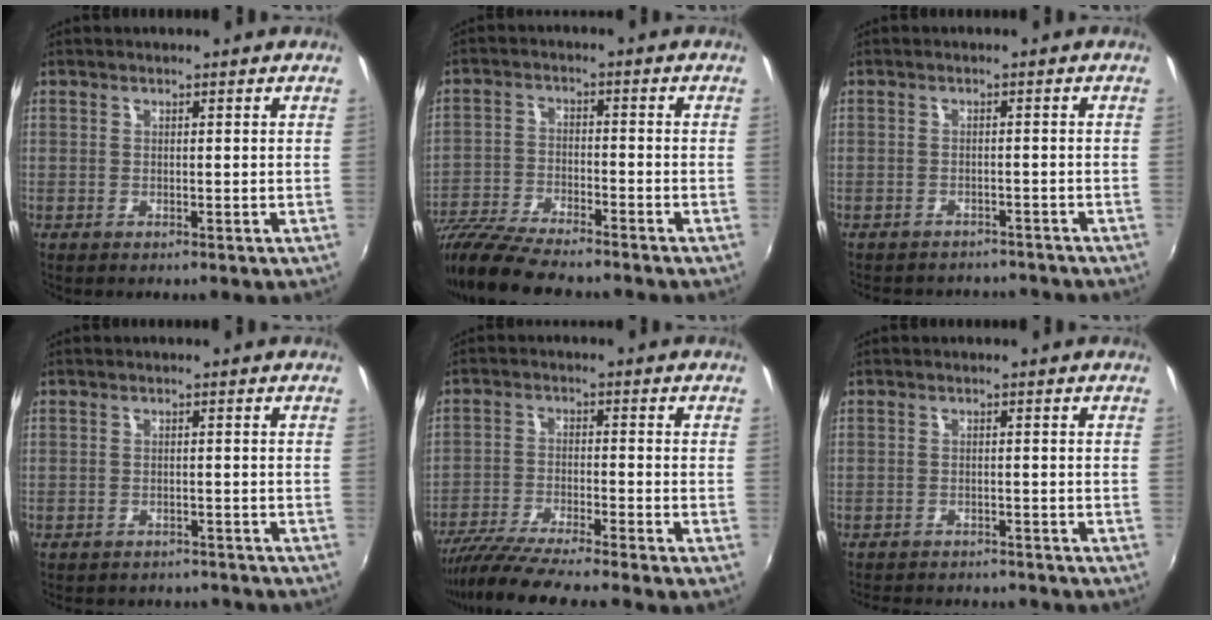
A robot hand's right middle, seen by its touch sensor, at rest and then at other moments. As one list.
[{"total": 13.2, "force": [-11.5, 2.2, 6.2], "torque": [-0.144, -0.028, -0.211]}, {"total": 9.2, "force": [-8.3, 3.2, 2.6], "torque": [-0.063, -0.010, -0.109]}, {"total": 8.3, "force": [-7.5, 2.8, 2.3], "torque": [-0.056, -0.011, -0.099]}, {"total": 11.7, "force": [-10.3, -1.3, 5.5], "torque": [-0.118, -0.034, -0.184]}, {"total": 9.5, "force": [-8.6, 2.5, 3.1], "torque": [-0.075, -0.013, -0.124]}]